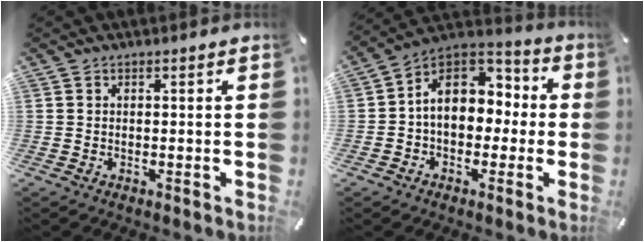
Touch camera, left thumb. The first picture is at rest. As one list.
[{"total": 12.0, "force": [0.9, 9.8, 6.9], "torque": [-0.130, -0.001, 0.017]}]